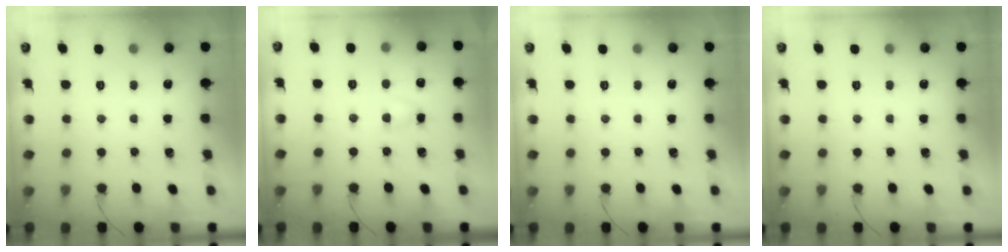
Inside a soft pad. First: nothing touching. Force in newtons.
{"total": 2.7, "press": 2.5, "slide": 1.0}
{"total": 0.0}
{"total": 0.0}